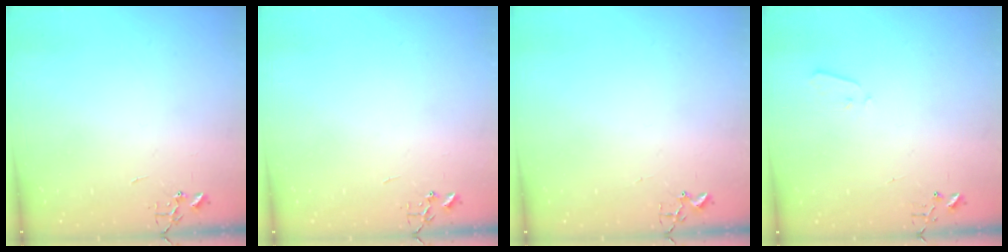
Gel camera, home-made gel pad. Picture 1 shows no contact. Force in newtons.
{"total": 0.0}
{"total": 1.7, "press": 1.6, "slide": 0.2}
{"total": 3.3, "press": 3.2, "slide": 0.5}